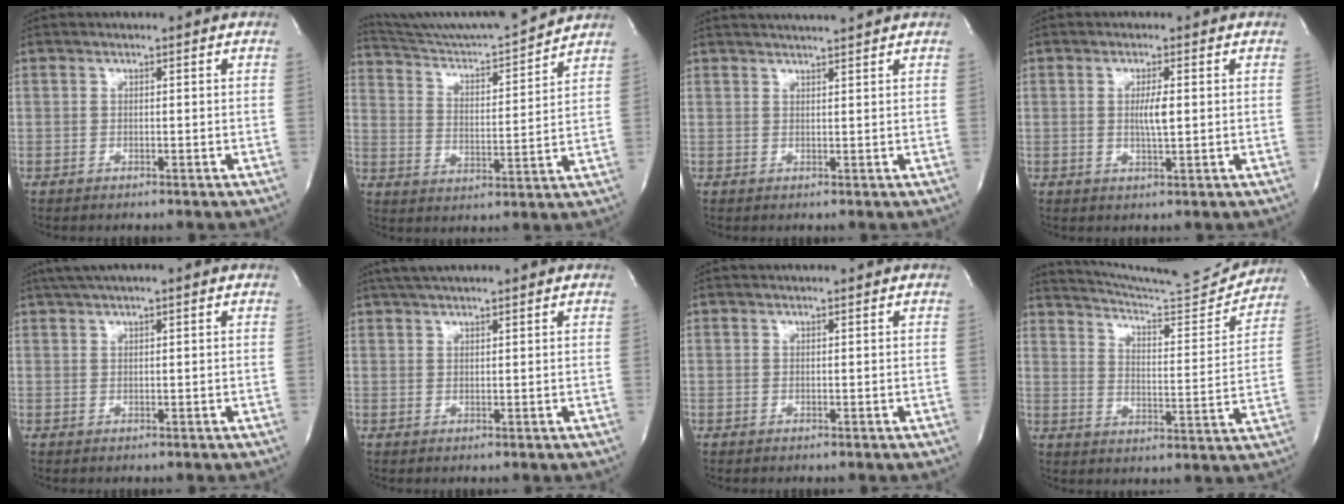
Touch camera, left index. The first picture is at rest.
{"total": 14.9, "force": [14.3, -0.8, 3.9], "torque": [-0.074, -0.028, 0.228]}
{"total": 4.6, "force": [4.3, -0.9, 1.4], "torque": [-0.018, 0.006, 0.056]}
{"total": 2.8, "force": [-0.1, 0.2, 2.8], "torque": [-0.052, -0.012, -0.003]}
{"total": 3.8, "force": [2.7, -0.1, 2.6], "torque": [-0.048, 0.018, 0.049]}
{"total": 4.9, "force": [4.1, 0.4, 2.6], "torque": [-0.042, 0.021, 0.071]}
{"total": 0.9, "force": [0.8, -0.1, 0.3], "torque": [-0.004, 0.002, 0.011]}
{"total": 15.7, "force": [15.4, -0.4, 3.1], "torque": [-0.060, -0.061, 0.214]}